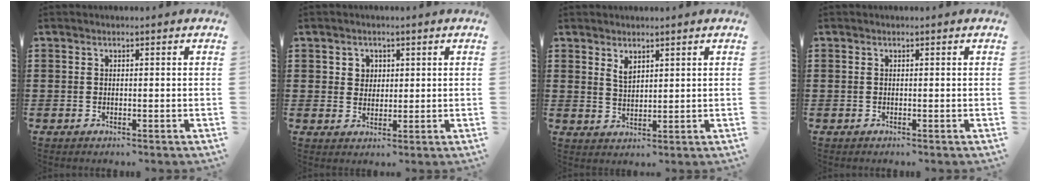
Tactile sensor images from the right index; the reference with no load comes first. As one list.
[{"total": 2.4, "force": [1.0, 2.2, 0.4], "torque": [-0.018, 0.011, 0.016]}, {"total": 2.4, "force": [1.7, 1.2, 1.3], "torque": [-0.031, 0.002, 0.031]}, {"total": 0.0}]